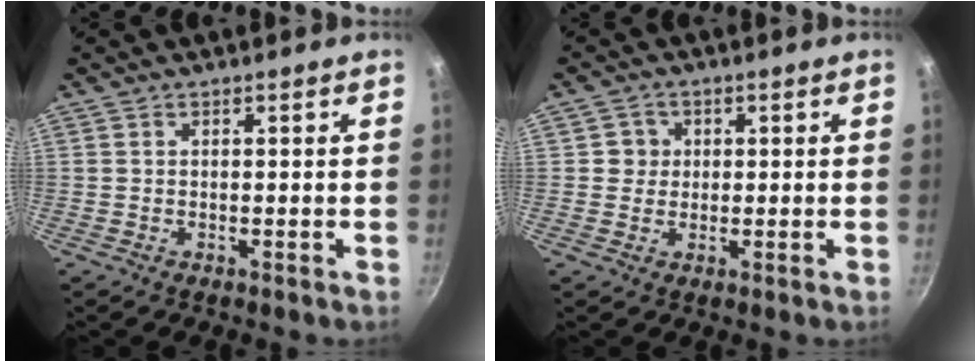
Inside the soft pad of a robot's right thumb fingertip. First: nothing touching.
{"total": 3.2, "force": [0.5, 3.1, 0.5], "torque": [0.014, 0.005, 0.001]}